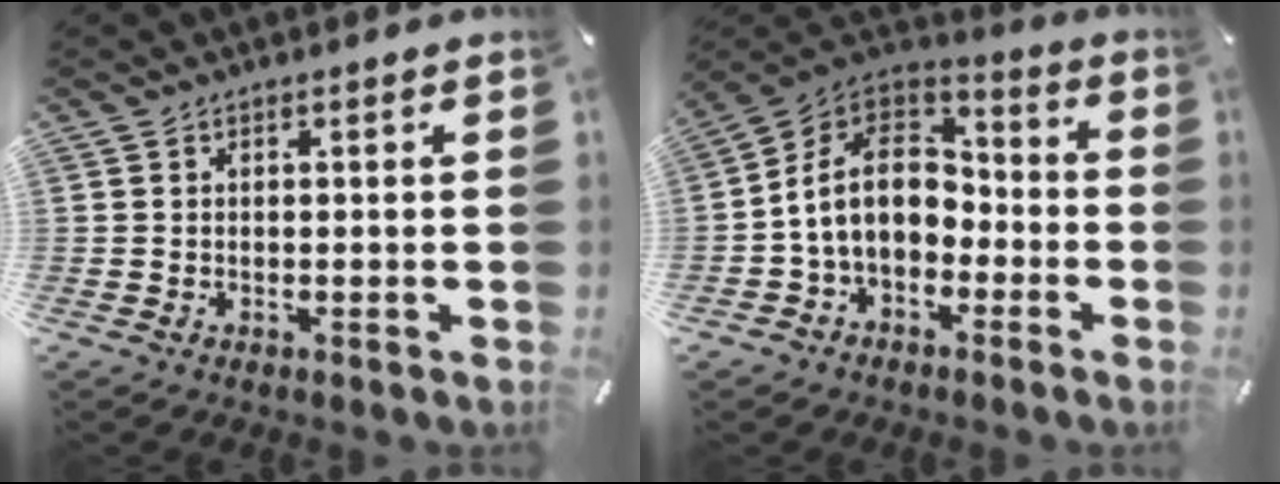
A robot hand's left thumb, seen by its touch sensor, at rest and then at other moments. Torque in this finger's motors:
{"motor_torque": [2.40, 2.60, 1.04, 0.39, 0.30]}